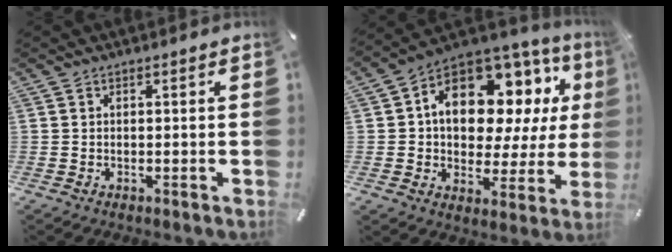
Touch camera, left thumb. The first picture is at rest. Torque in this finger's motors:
{"motor_torque": [2.52, 2.49, 1.71, -1.06, 0.28]}